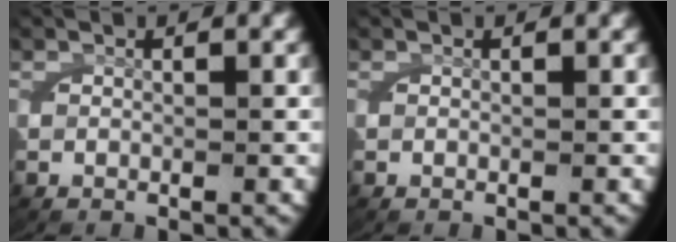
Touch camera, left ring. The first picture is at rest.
{"total": 0.0}